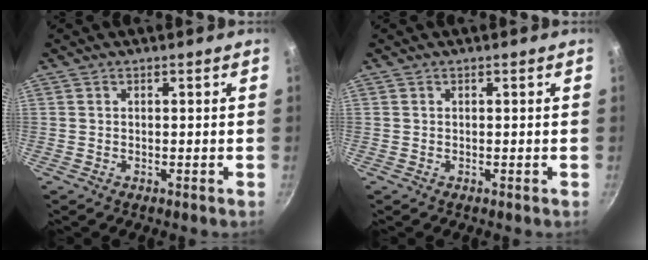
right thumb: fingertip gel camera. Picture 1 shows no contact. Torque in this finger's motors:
{"motor_torque": [-0.10, 0.28, 0.37, -0.29, 0.03]}